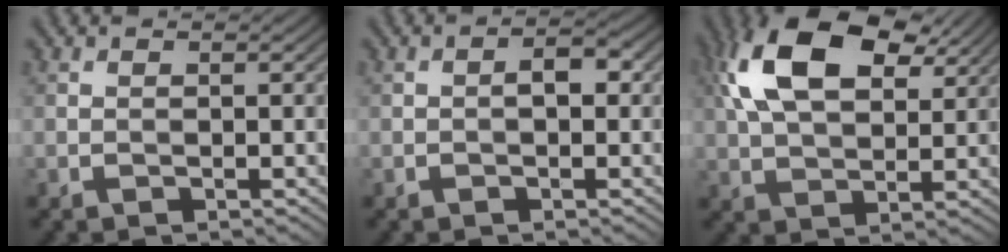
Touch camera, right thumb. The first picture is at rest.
{"total": 2.0, "force": [-0.1, 1.1, 1.7], "torque": [-0.024, 0.005, -0.005]}
{"total": 14.5, "force": [6.0, 8.0, 10.6], "torque": [-0.228, 0.020, 0.107]}